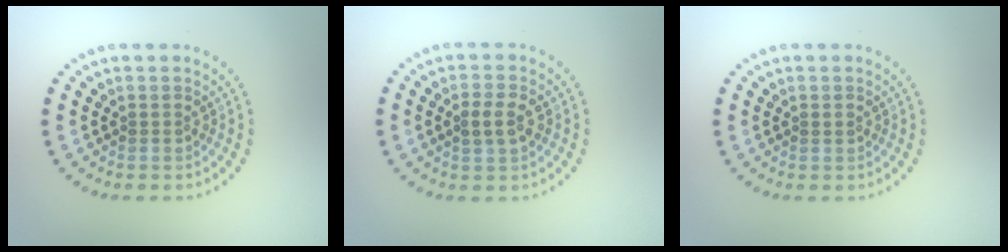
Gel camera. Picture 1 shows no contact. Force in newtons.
{"total": 2.4, "press": 2.4, "slide": 0.3}
{"total": 0.5, "press": 0.5, "slide": 0.1}